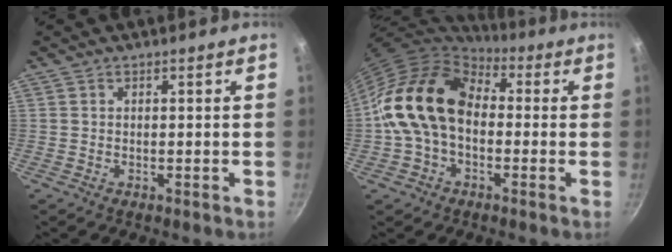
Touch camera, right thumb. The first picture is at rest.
{"total": 16.1, "force": [0.2, 11.4, 11.4], "torque": [-0.177, 0.039, -0.012]}